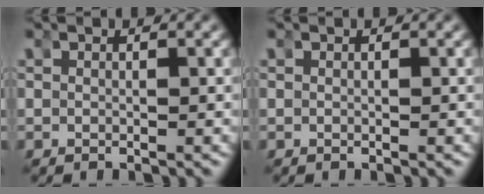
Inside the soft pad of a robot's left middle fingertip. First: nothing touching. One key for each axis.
{"total": 0.0}